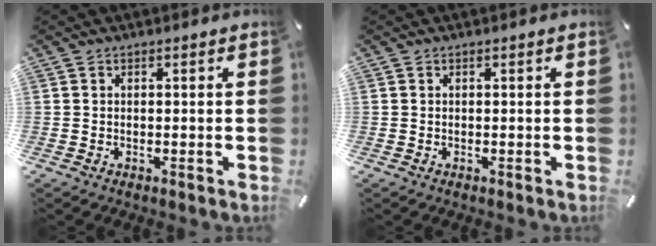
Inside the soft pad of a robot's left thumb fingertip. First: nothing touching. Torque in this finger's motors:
{"motor_torque": [0.00, 0.00, 0.00, 0.00, 0.00]}